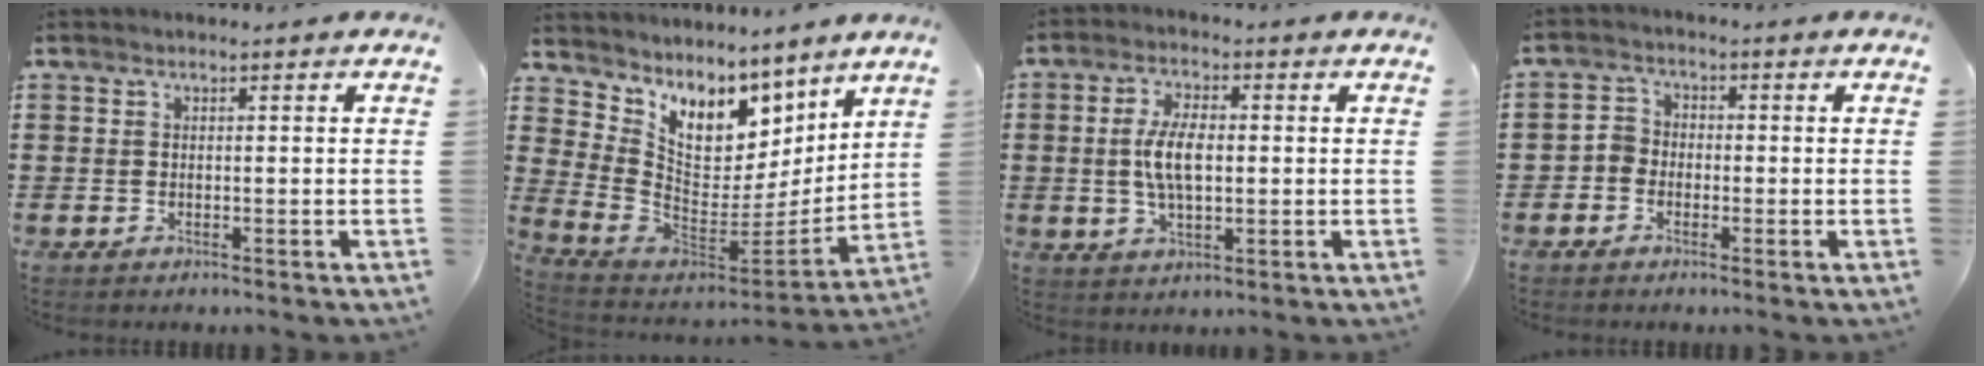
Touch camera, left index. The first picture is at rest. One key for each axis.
{"total": 8.7, "fx": 5.8, "fy": 5.4, "fz": 3.7, "tx": -0.109, "ty": -0.054, "tz": 0.109}
{"total": 6.7, "fx": 0.2, "fy": 2.9, "fz": 6.0, "tx": -0.133, "ty": 0.002, "tz": -0.003}
{"total": 2.6, "fx": -1.3, "fy": 2.1, "fz": 0.8, "tx": -0.030, "ty": 0.006, "tz": -0.032}